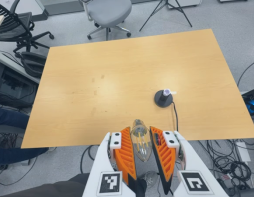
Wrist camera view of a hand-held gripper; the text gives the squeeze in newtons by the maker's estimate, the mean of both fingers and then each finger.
{"total": 10.2, "left": 10.2, "right": 10.2}